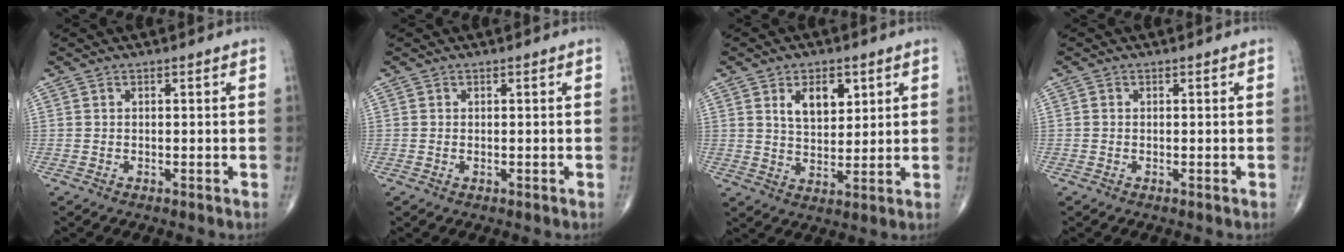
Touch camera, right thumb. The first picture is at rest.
{"total": 0.0}
{"total": 7.7, "force": [3.3, 4.4, 5.4], "torque": [-0.067, -0.022, 0.060]}
{"total": 0.0}